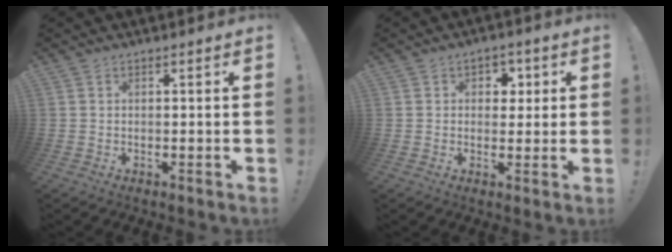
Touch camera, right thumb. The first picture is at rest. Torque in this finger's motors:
{"motor_torque": [0.54, 0.50, -0.06, 0.17, 0.00]}